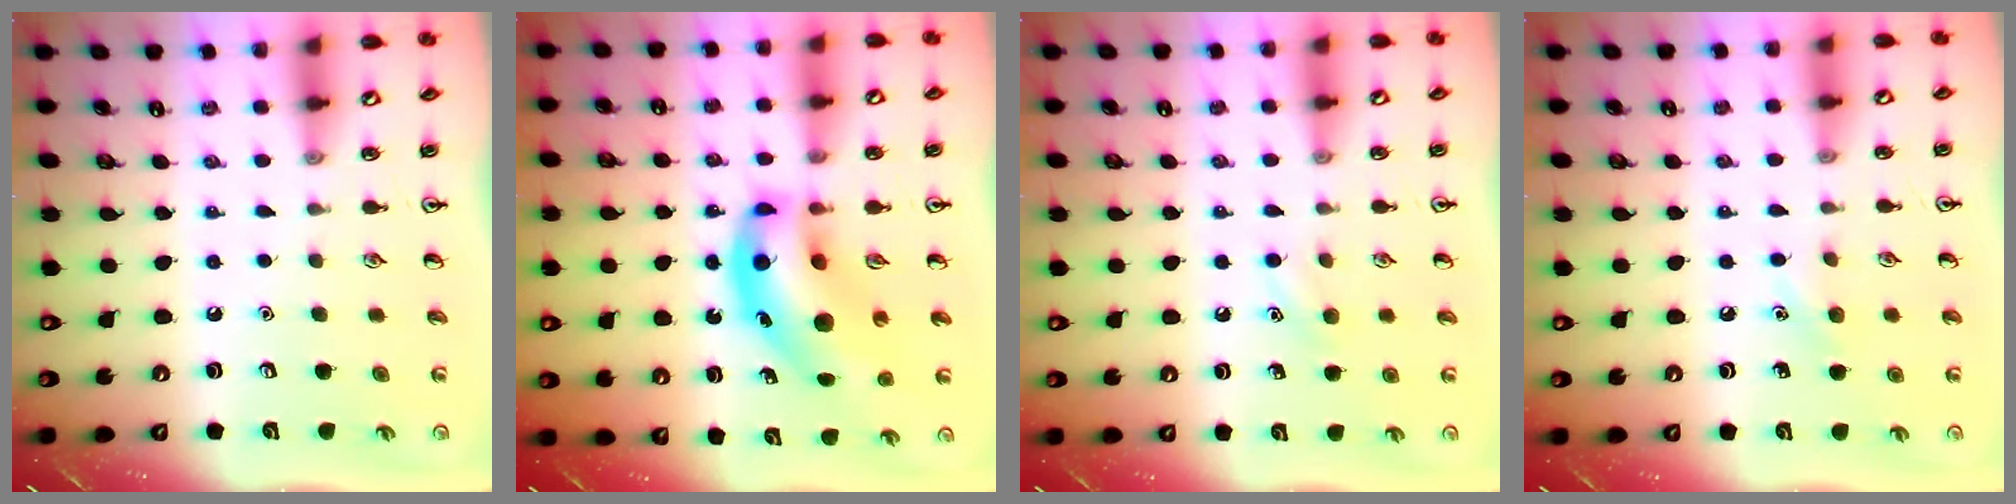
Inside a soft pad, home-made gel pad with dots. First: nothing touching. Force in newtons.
{"total": 15.6, "press": 15.0, "slide": 4.3}
{"total": 6.2, "press": 5.9, "slide": 2.1}
{"total": 5.7, "press": 5.4, "slide": 1.9}